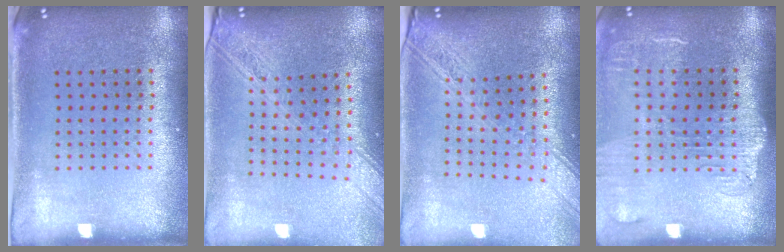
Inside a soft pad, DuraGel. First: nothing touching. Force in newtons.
{"total": 2.2, "press": 1.8, "slide": 1.2}
{"total": 2.3, "press": 1.9, "slide": 1.3}
{"total": 1.9, "press": 1.5, "slide": 1.2}